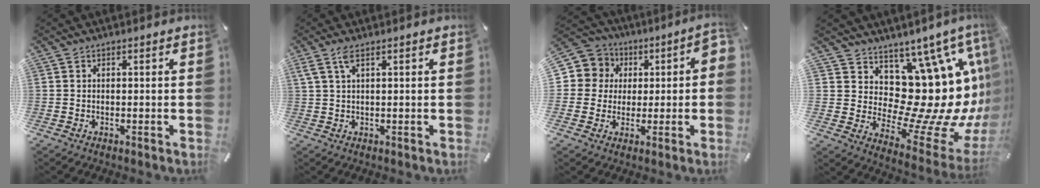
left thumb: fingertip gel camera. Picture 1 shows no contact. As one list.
[{"total": 3.7, "force": [1.5, 0.8, 3.2], "torque": [-0.069, 0.001, 0.027]}, {"total": 8.9, "force": [0.2, 8.7, 1.9], "torque": [-0.029, -0.002, 0.003]}, {"total": 19.9, "force": [5.3, 11.3, 15.4], "torque": [-0.205, -0.116, 0.121]}]